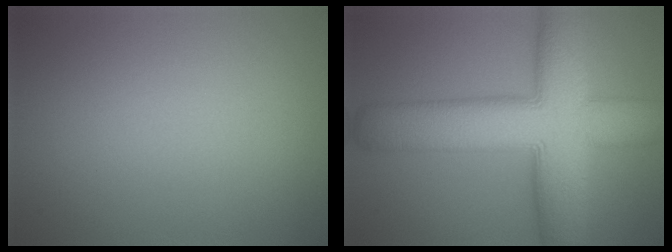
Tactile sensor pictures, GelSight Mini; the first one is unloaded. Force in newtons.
{"total": 12.6, "press": 12.6, "slide": 0.5}